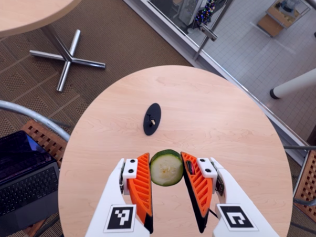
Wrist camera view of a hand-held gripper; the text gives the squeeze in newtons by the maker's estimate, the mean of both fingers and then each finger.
{"total": 7.8, "left": 8.1, "right": 7.4}